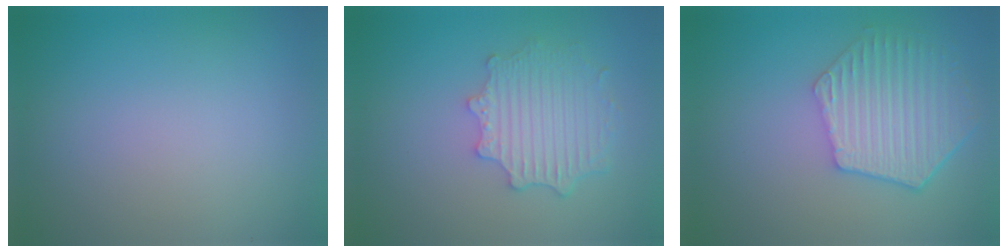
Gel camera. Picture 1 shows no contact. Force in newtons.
{"total": 4.2, "press": 3.5, "slide": 2.4}
{"total": 5.7, "press": 4.6, "slide": 3.4}